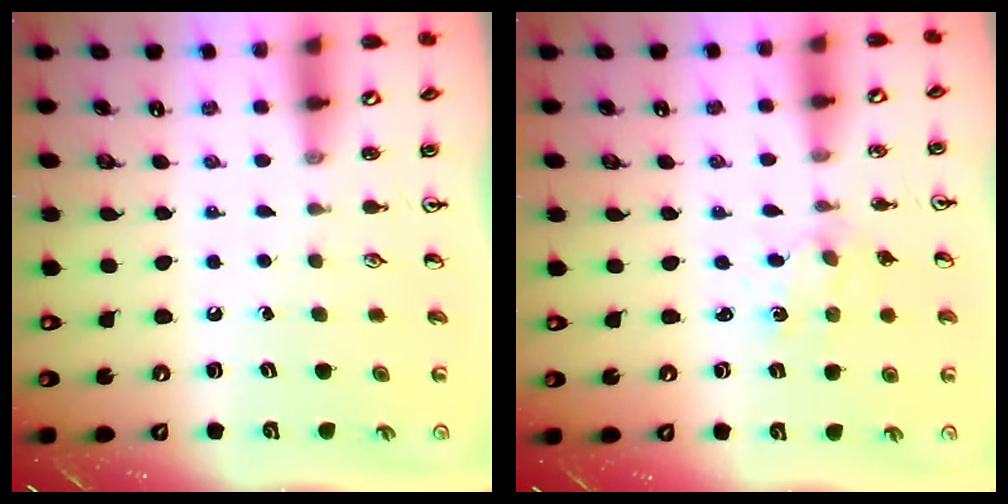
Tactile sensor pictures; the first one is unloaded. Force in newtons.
{"total": 3.0, "press": 3.0, "slide": 0.3}